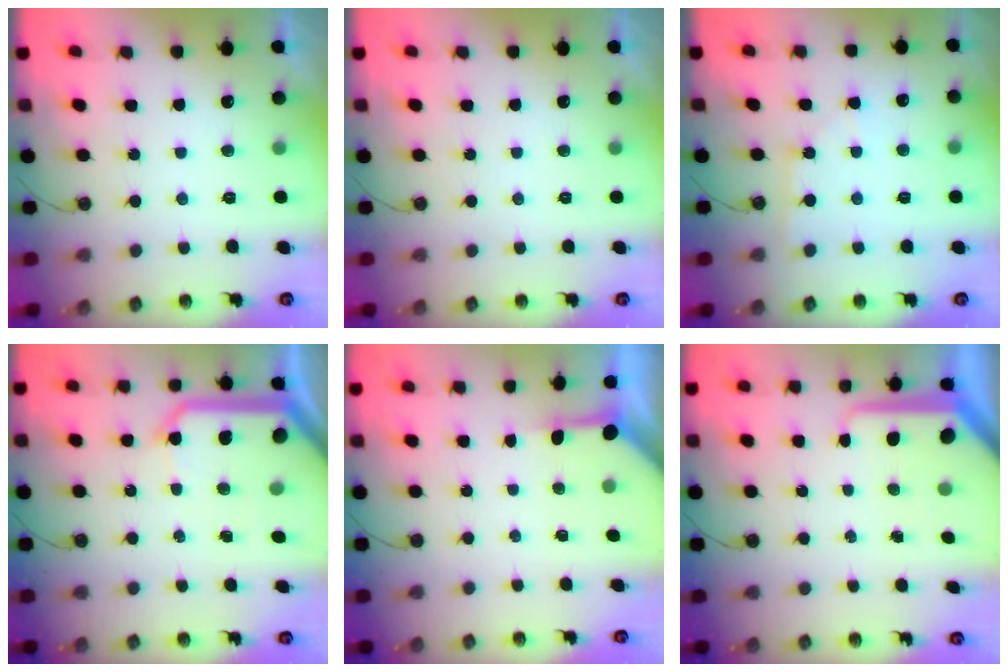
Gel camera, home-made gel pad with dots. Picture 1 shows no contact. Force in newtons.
{"total": 0.0}
{"total": 2.5, "press": 2.5, "slide": 0.4}
{"total": 18.3, "press": 18.1, "slide": 2.4}
{"total": 3.2, "press": 3.2, "slide": 0.3}
{"total": 8.6, "press": 8.5, "slide": 0.9}